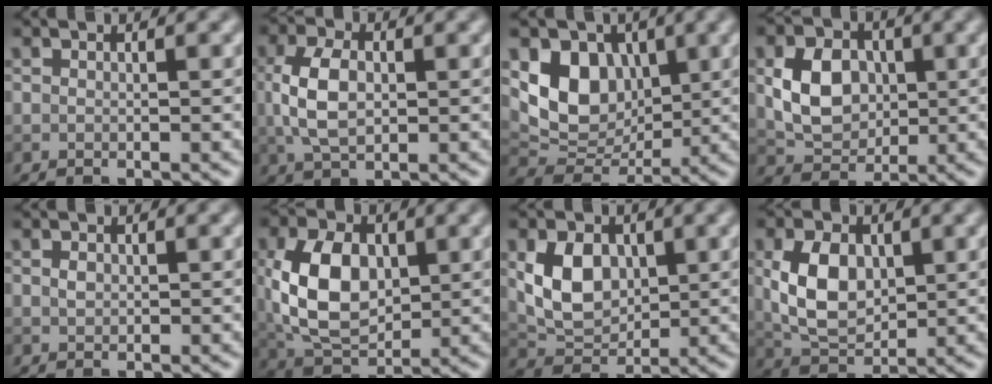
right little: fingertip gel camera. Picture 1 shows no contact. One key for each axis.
{"total": 5.1, "fx": 0.1, "fy": 3.1, "fz": 4.0, "tx": -0.090, "ty": 0.001, "tz": 0.003}
{"total": 7.0, "fx": 1.7, "fy": 5.4, "fz": 4.1, "tx": -0.073, "ty": -0.011, "tz": 0.028}
{"total": 5.5, "fx": 0.4, "fy": 4.3, "fz": 3.5, "tx": -0.074, "ty": -0.001, "tz": 0.009}
{"total": 0.7, "fx": 0.0, "fy": 0.6, "fz": 0.4, "tx": -0.011, "ty": -0.002, "tz": 0.002}
{"total": 8.5, "fx": 0.7, "fy": 5.6, "fz": 6.4, "tx": -0.139, "ty": 0.001, "tz": 0.012}
{"total": 5.5, "fx": 0.9, "fy": 4.0, "fz": 3.7, "tx": -0.078, "ty": -0.003, "tz": 0.019}
{"total": 5.9, "fx": 0.6, "fy": 4.0, "fz": 4.4, "tx": -0.094, "ty": -0.001, "tz": 0.016}